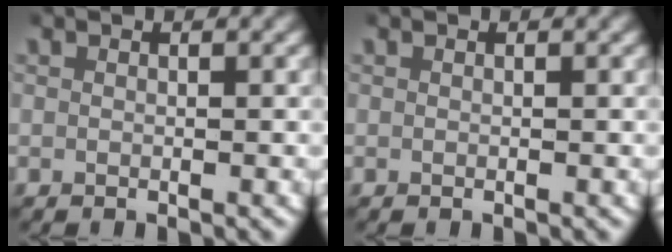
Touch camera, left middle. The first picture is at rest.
{"total": 0.0}